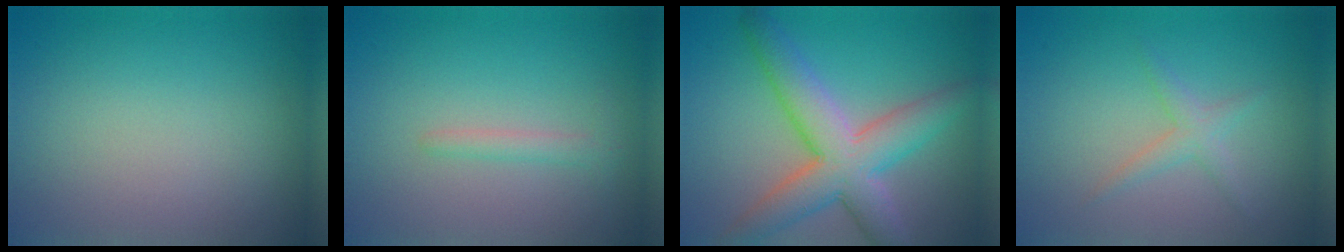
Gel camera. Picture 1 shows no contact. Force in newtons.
{"total": 1.3, "press": 1.3, "slide": 0.1}
{"total": 7.4, "press": 7.4, "slide": 0.2}
{"total": 1.6, "press": 1.6, "slide": 0.1}